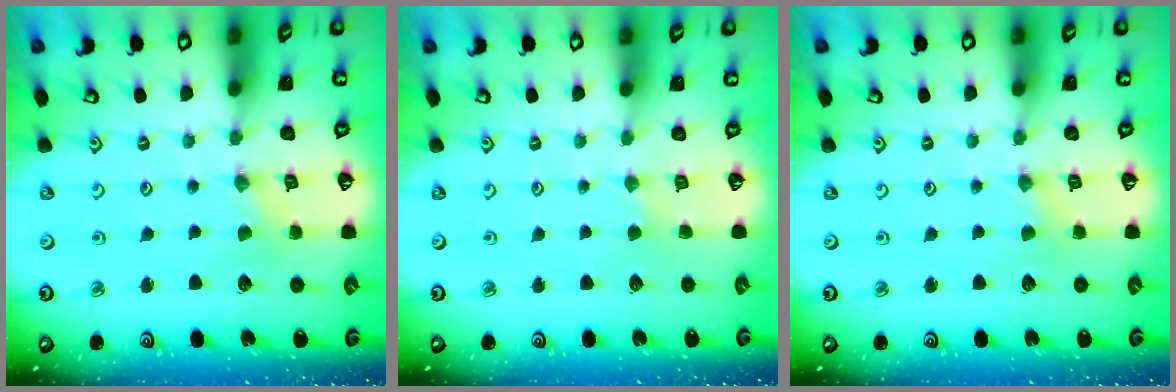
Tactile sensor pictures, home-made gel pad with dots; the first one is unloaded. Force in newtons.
{"total": 1.2, "press": 1.1, "slide": 0.3}
{"total": 1.5, "press": 1.4, "slide": 0.3}